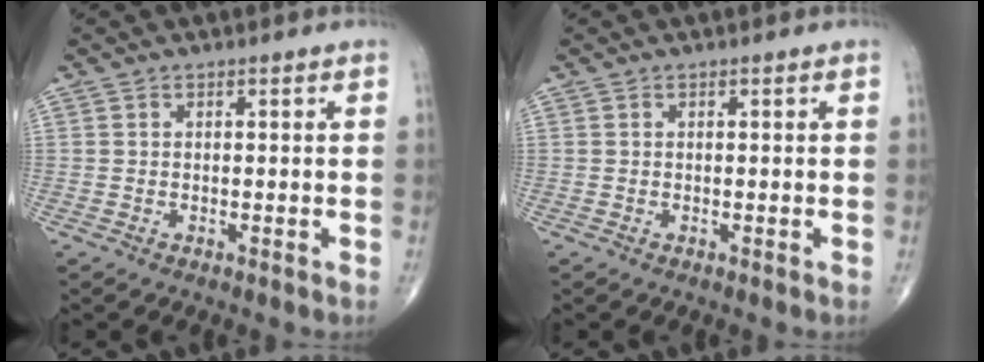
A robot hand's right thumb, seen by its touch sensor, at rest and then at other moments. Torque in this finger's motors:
{"motor_torque": [0.00, 0.00, -0.08, 0.08, 0.02]}